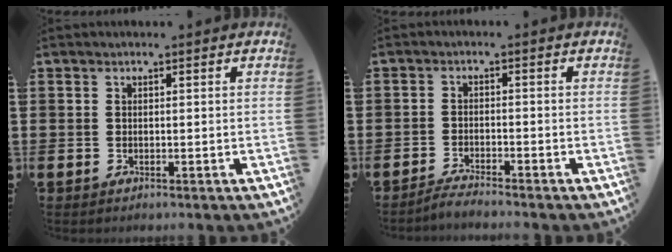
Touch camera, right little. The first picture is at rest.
{"total": 1.9, "force": [-1.8, -0.2, 0.5], "torque": [-0.008, 0.005, -0.036]}